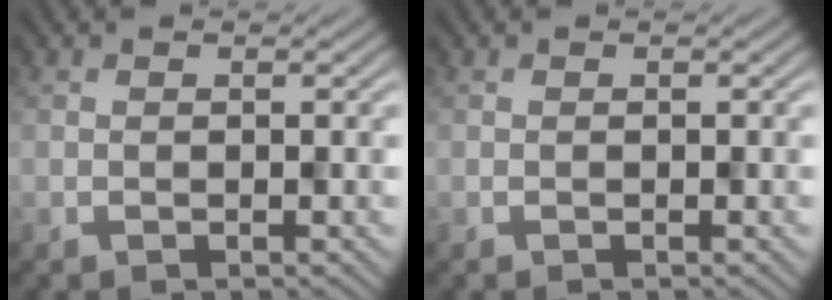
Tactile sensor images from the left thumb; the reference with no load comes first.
{"total": 0.0}